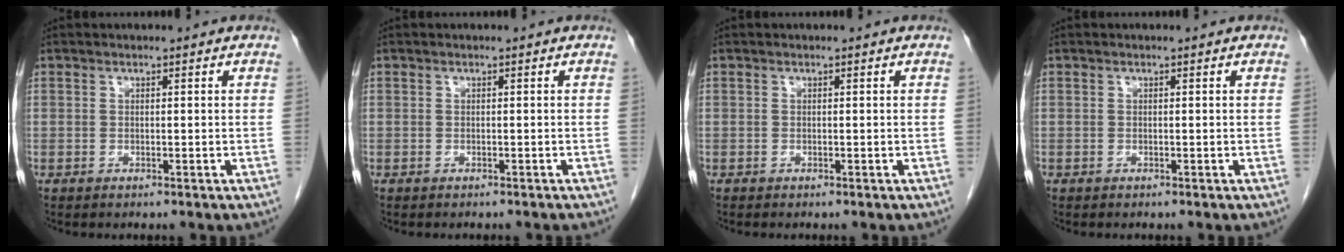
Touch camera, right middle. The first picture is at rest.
{"total": 2.0, "force": [-1.8, 0.3, 0.8], "torque": [-0.019, -0.004, -0.020]}
{"total": 0.0}
{"total": 0.0}